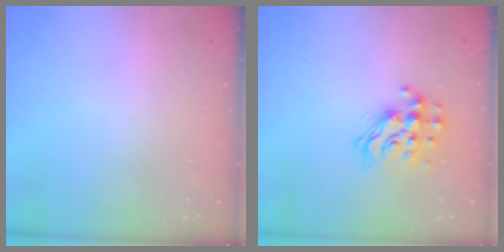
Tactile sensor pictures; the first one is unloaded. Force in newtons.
{"total": 13.5, "press": 13.5, "slide": 1.3}